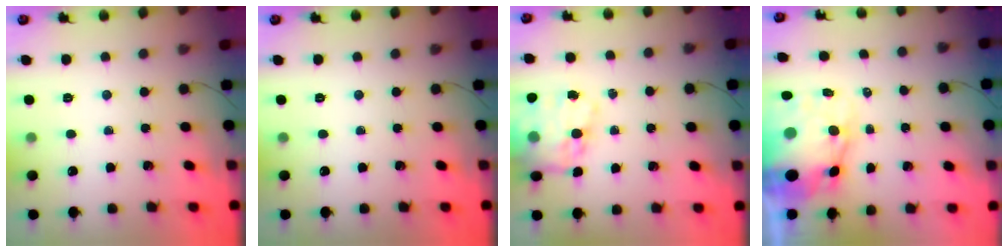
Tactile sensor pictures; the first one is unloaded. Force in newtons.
{"total": 0.0}
{"total": 18.1, "press": 17.6, "slide": 4.0}
{"total": 14.4, "press": 13.8, "slide": 4.1}